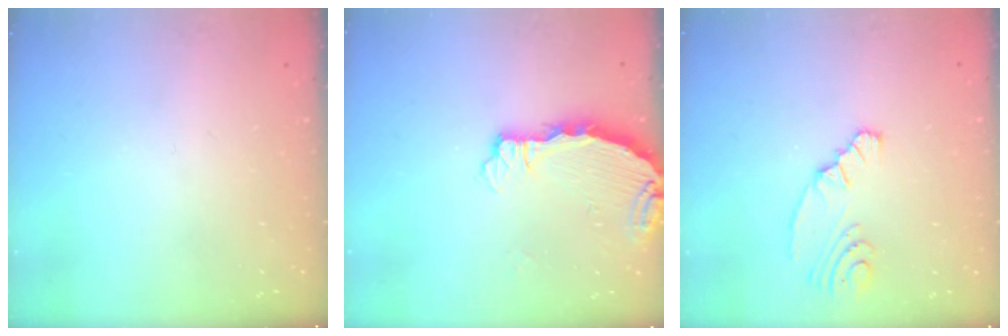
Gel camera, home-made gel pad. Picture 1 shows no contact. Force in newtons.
{"total": 3.8, "press": 3.7, "slide": 0.4}
{"total": 5.7, "press": 3.8, "slide": 4.3}